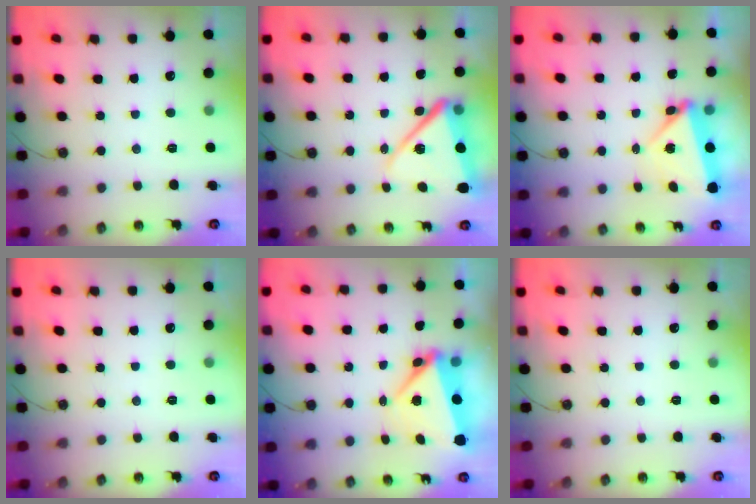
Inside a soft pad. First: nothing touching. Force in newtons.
{"total": 14.3, "press": 14.2, "slide": 1.5}
{"total": 6.9, "press": 4.8, "slide": 4.9}
{"total": 0.0}
{"total": 6.7, "press": 6.7, "slide": 0.5}
{"total": 0.0}